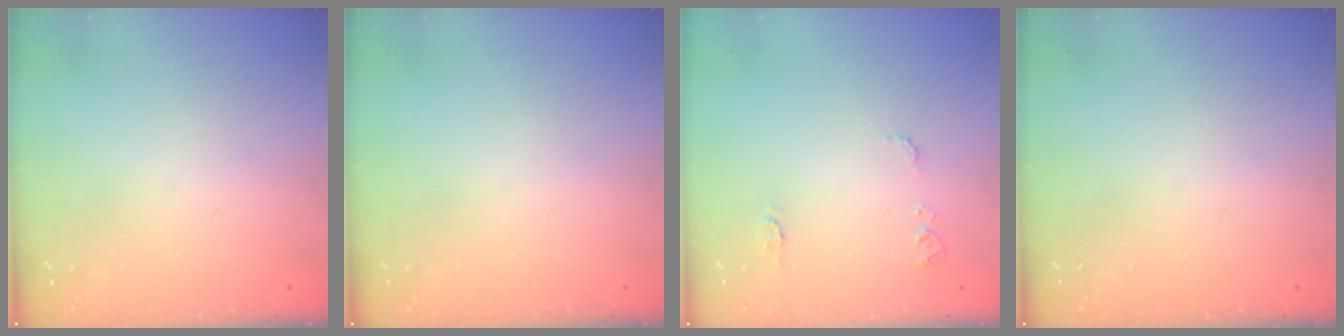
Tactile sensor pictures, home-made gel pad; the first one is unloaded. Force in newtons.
{"total": 0.0}
{"total": 7.1, "press": 7.0, "slide": 0.7}
{"total": 0.0}